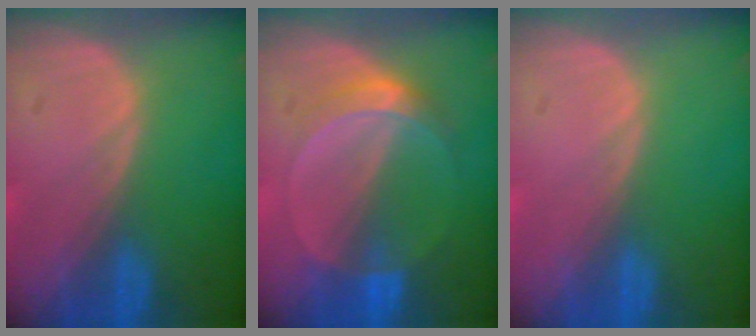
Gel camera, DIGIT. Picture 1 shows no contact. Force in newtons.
{"total": 5.0, "press": 4.6, "slide": 2.0}
{"total": 0.0}